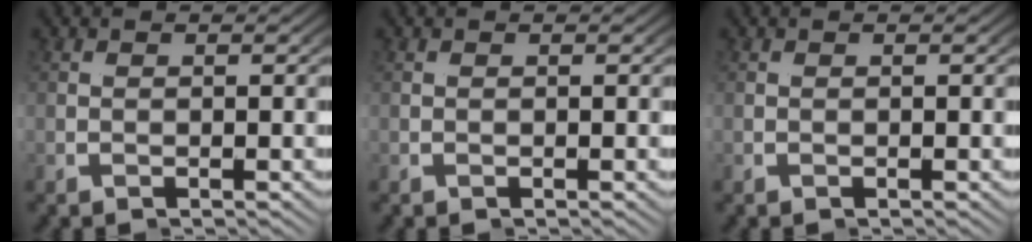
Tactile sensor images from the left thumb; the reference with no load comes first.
{"total": 0.0}
{"total": 0.0}